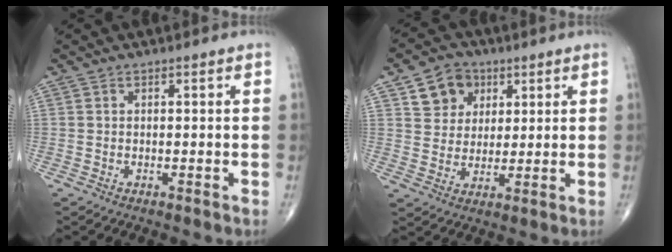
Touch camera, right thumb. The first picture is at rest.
{"total": 8.6, "force": [3.9, 7.0, 3.1], "torque": [-0.018, -0.009, 0.066]}